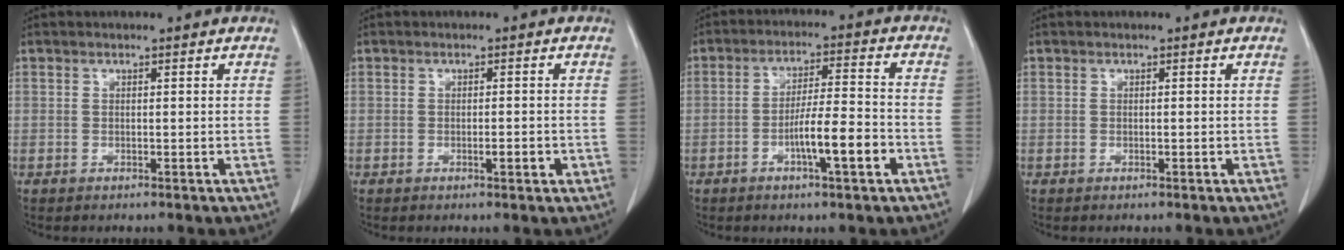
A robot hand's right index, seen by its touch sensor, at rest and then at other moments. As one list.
[{"total": 2.6, "force": [-0.8, 0.7, 2.3], "torque": [-0.043, -0.001, -0.009]}, {"total": 8.8, "force": [-3.4, 1.1, 8.0], "torque": [-0.137, 0.006, -0.054]}, {"total": 0.6, "force": [-0.1, 0.3, 0.6], "torque": [-0.016, 0.001, 0.000]}]